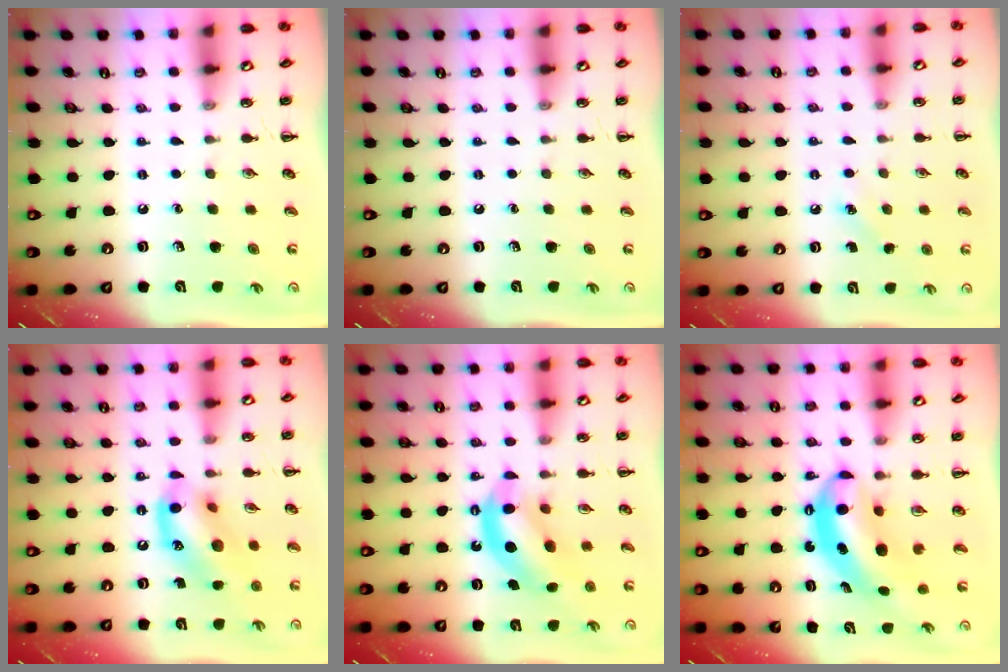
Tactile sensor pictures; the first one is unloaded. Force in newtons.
{"total": 0.0}
{"total": 4.9, "press": 4.7, "slide": 1.4}
{"total": 13.6, "press": 13.5, "slide": 1.7}
{"total": 10.5, "press": 10.1, "slide": 2.8}
{"total": 7.2, "press": 7.1, "slide": 1.1}